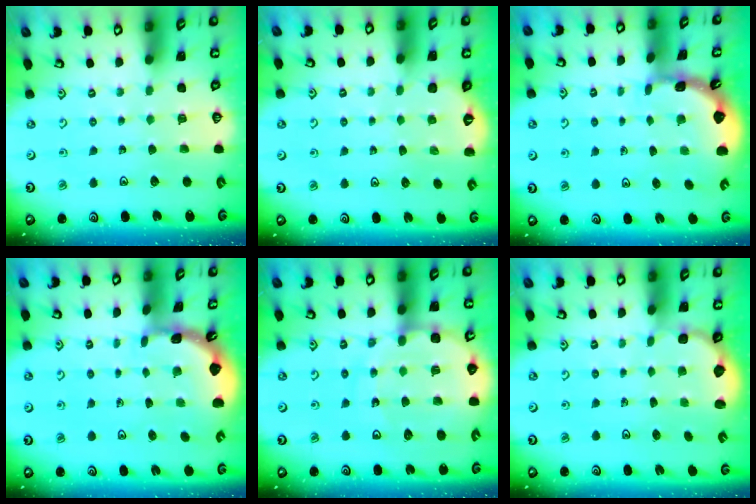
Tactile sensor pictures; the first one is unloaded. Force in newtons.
{"total": 2.1, "press": 1.0, "slide": 1.8}
{"total": 1.8, "press": 1.8, "slide": 0.2}
{"total": 1.8, "press": 1.8, "slide": 0.2}
{"total": 13.0, "press": 12.6, "slide": 3.1}
{"total": 2.1, "press": 1.4, "slide": 1.5}